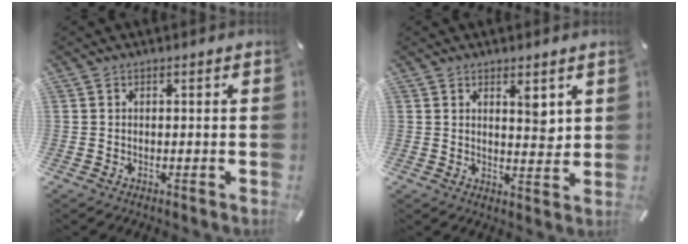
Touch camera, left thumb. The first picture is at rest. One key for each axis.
{"total": 4.7, "fx": 3.1, "fy": 1.9, "fz": 3.0, "tx": -0.026, "ty": -0.028, "tz": 0.046}